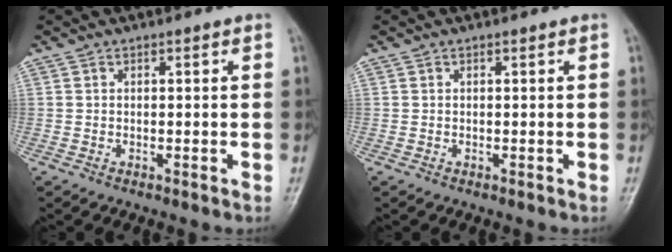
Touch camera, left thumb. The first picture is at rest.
{"total": 0.0}